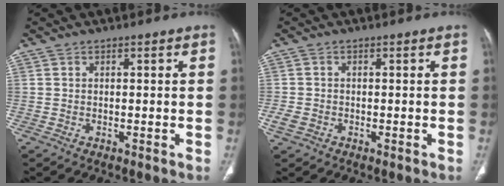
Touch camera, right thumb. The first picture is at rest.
{"total": 2.3, "force": [-0.9, 1.8, 1.1], "torque": [-0.027, 0.004, -0.015]}